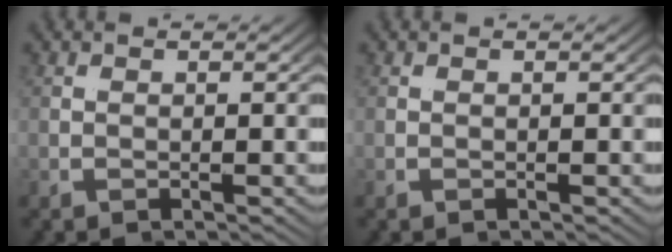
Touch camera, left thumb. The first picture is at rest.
{"total": 0.0}